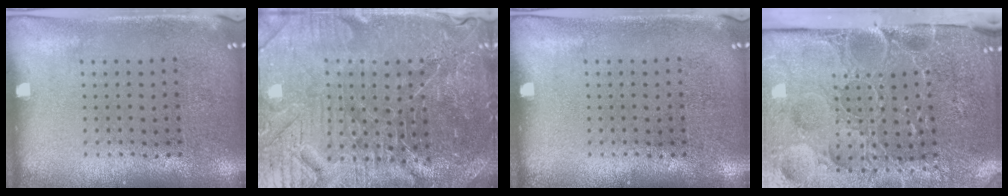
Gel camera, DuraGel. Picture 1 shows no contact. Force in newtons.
{"total": 5.6, "press": 5.3, "slide": 2.0}
{"total": 0.0}
{"total": 5.3, "press": 4.2, "slide": 3.2}